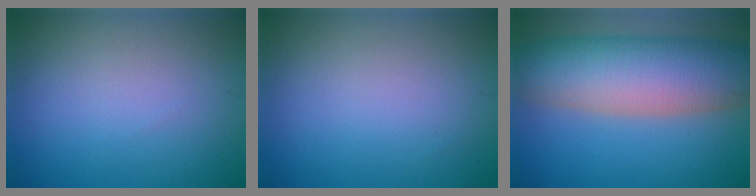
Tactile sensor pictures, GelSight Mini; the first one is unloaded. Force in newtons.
{"total": 0.0}
{"total": 11.3, "press": 11.3, "slide": 0.4}